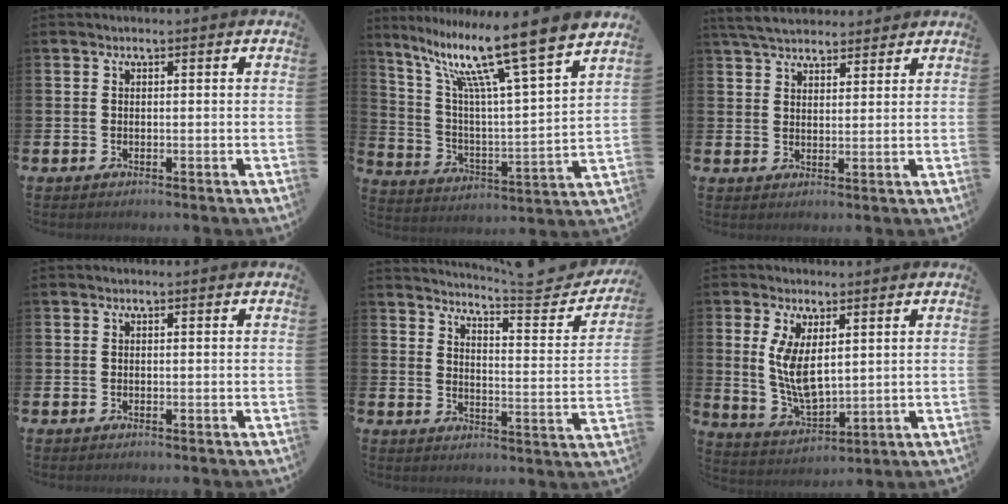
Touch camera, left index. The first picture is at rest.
{"total": 13.4, "force": [10.7, 1.0, 8.1], "torque": [-0.184, -0.070, 0.172]}
{"total": 4.8, "force": [4.6, 1.3, 0.9], "torque": [-0.039, -0.012, 0.086]}
{"total": 0.0}
{"total": 5.6, "force": [5.4, 0.2, 1.7], "torque": [-0.037, -0.051, 0.084]}
{"total": 6.7, "force": [2.5, 3.2, 5.4], "torque": [-0.107, -0.017, 0.042]}